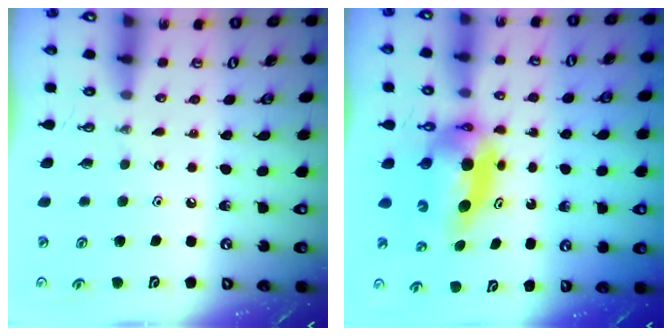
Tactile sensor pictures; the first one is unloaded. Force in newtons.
{"total": 7.1, "press": 7.1, "slide": 0.7}